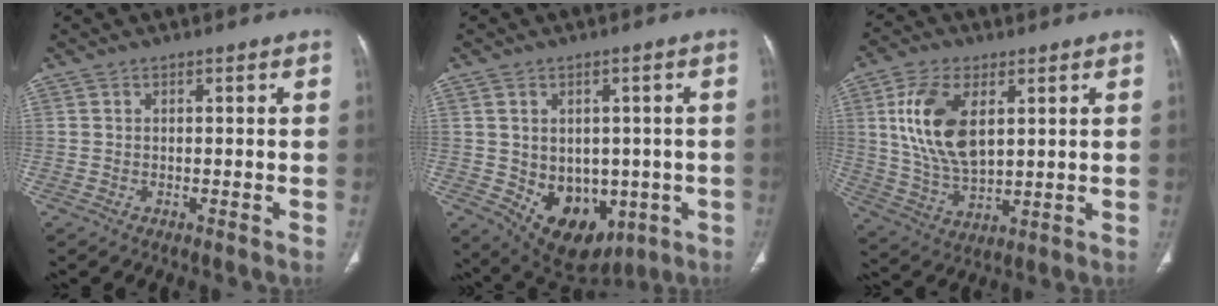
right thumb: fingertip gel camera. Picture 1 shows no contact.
{"total": 13.7, "force": [-2.9, 10.1, 8.9], "torque": [-0.097, 0.002, -0.009]}
{"total": 14.3, "force": [4.0, 7.8, 11.3], "torque": [-0.214, -0.016, 0.082]}